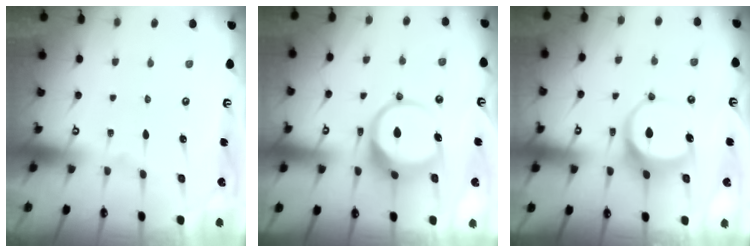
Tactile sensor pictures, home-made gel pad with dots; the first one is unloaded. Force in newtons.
{"total": 9.6, "press": 9.5, "slide": 1.3}
{"total": 7.7, "press": 7.6, "slide": 0.8}